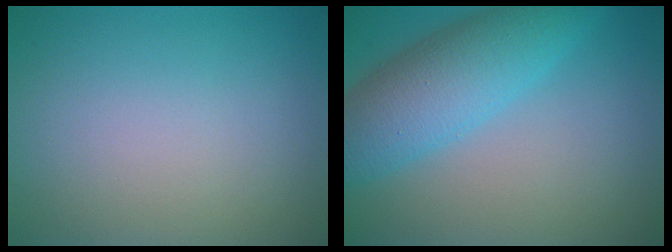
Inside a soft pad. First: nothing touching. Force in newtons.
{"total": 7.1, "press": 7.1, "slide": 0.3}